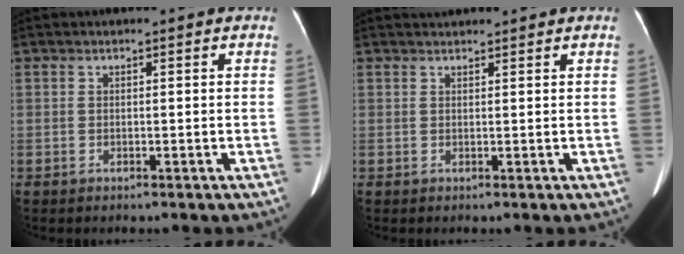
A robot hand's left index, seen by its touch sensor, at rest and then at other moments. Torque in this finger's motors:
{"motor_torque": [0.46, -0.46, 0.05, 0.02]}